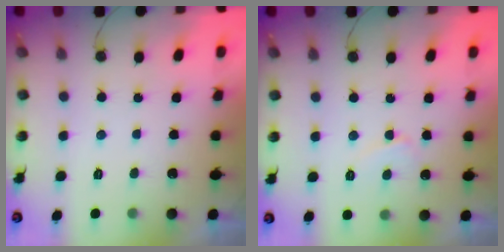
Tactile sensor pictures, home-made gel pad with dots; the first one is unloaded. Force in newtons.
{"total": 4.6, "press": 4.6, "slide": 0.5}